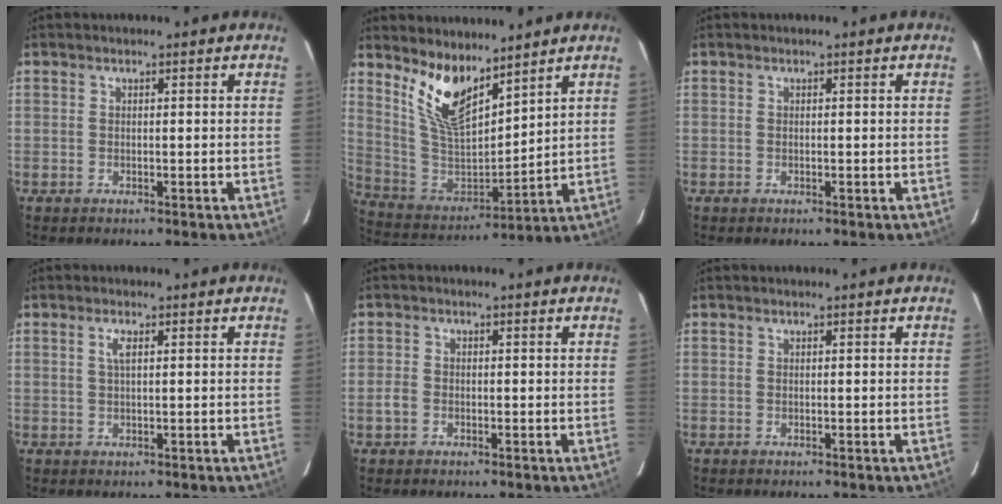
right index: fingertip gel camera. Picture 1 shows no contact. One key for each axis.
{"total": 13.1, "fx": 9.3, "fy": 4.8, "fz": 7.9, "tx": -0.157, "ty": -0.010, "tz": 0.193}
{"total": 0.0}
{"total": 1.6, "fx": 0.6, "fy": 0.3, "fz": 1.5, "tx": -0.030, "ty": 0.002, "tz": 0.010}
{"total": 2.2, "fx": -1.0, "fy": 1.8, "fz": 0.7, "tx": -0.018, "ty": 0.003, "tz": -0.020}
{"total": 0.0}